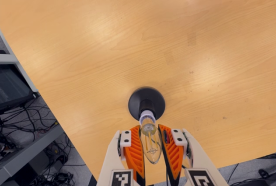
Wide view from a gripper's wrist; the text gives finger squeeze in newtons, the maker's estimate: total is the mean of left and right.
{"total": 22.7, "left": 24.8, "right": 20.7}